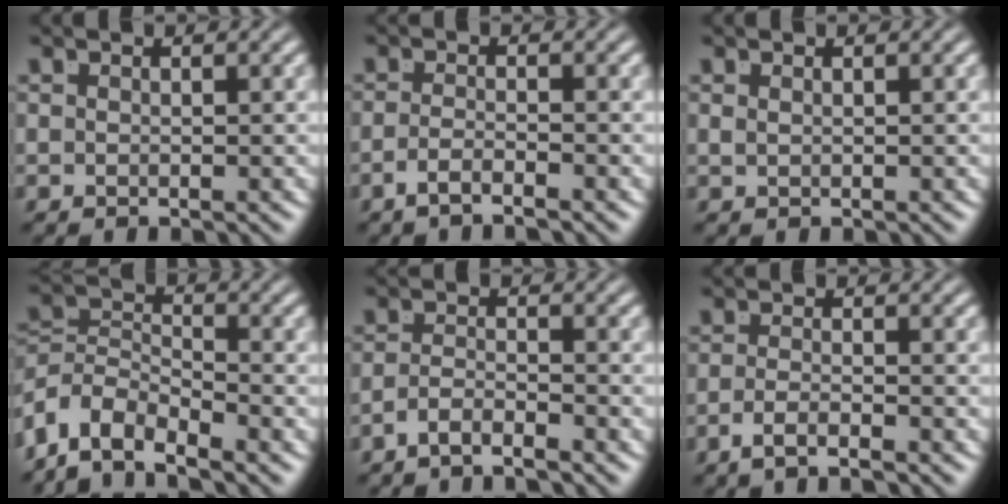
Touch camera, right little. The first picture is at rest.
{"total": 2.3, "force": [-2.0, -0.6, 1.0], "torque": [-0.019, -0.009, -0.032]}
{"total": 0.7, "force": [0.2, -0.7, 0.2], "torque": [0.002, -0.006, 0.012]}
{"total": 7.6, "force": [-3.6, 5.7, 3.5], "torque": [-0.097, -0.038, -0.057]}
{"total": 2.7, "force": [-2.6, -0.1, 0.9], "torque": [-0.013, -0.010, -0.042]}
{"total": 2.4, "force": [-2.0, -0.6, 1.1], "torque": [-0.023, -0.008, -0.033]}